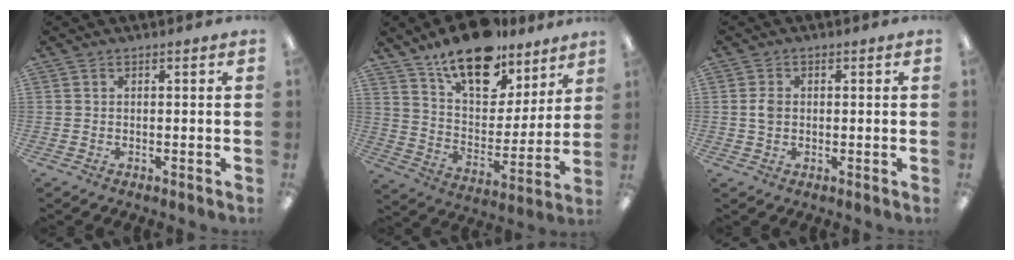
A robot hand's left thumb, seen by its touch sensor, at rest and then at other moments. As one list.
[{"total": 18.3, "force": [13.5, 8.8, 8.7], "torque": [-0.151, -0.081, 0.238]}, {"total": 2.5, "force": [0.2, 1.9, 1.6], "torque": [-0.024, 0.002, 0.001]}]